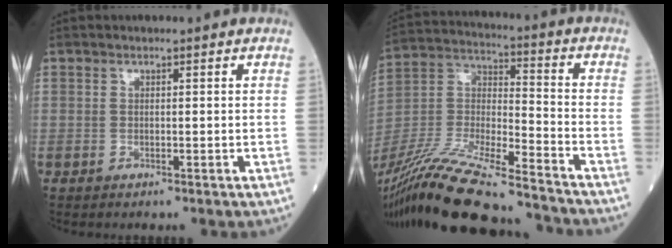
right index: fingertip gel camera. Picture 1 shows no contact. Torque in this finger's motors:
{"motor_torque": [1.11, -1.02, 0.67, 0.21]}